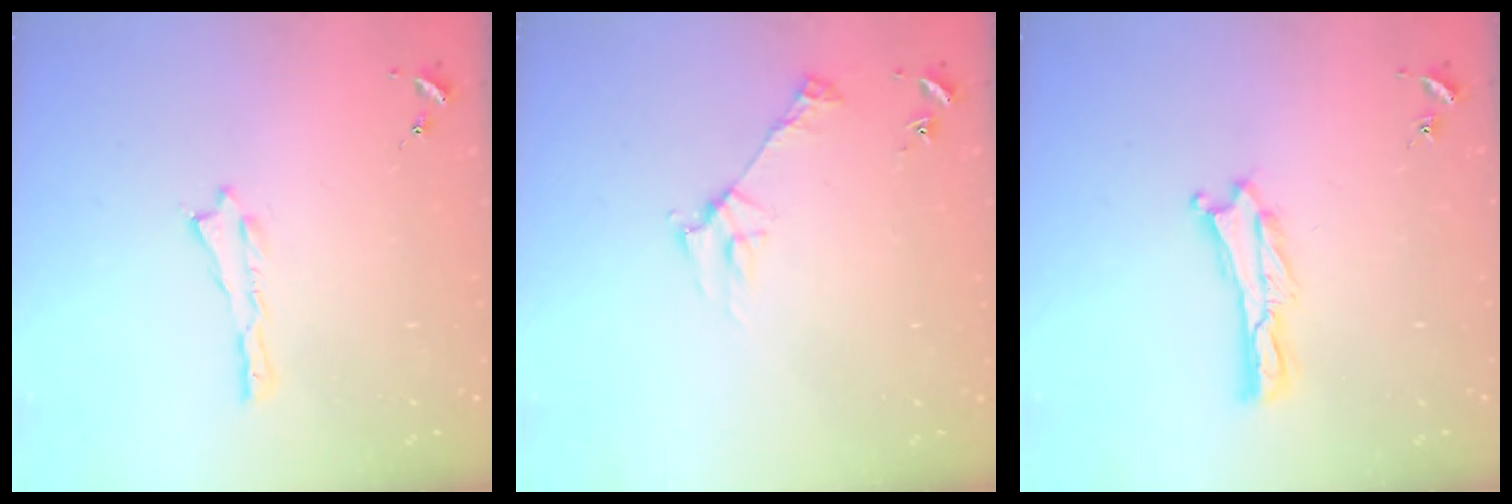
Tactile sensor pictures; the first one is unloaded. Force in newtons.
{"total": 2.8, "press": 2.8, "slide": 0.3}
{"total": 0.0}